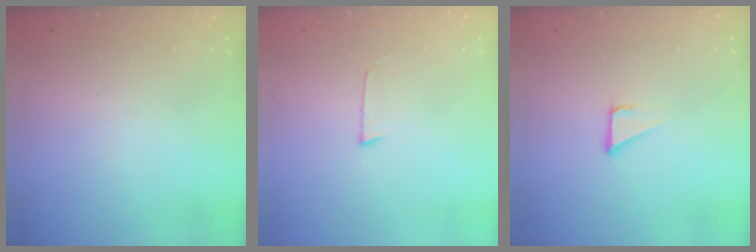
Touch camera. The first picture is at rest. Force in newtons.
{"total": 2.7, "press": 2.7, "slide": 0.2}
{"total": 2.1, "press": 2.1, "slide": 0.0}